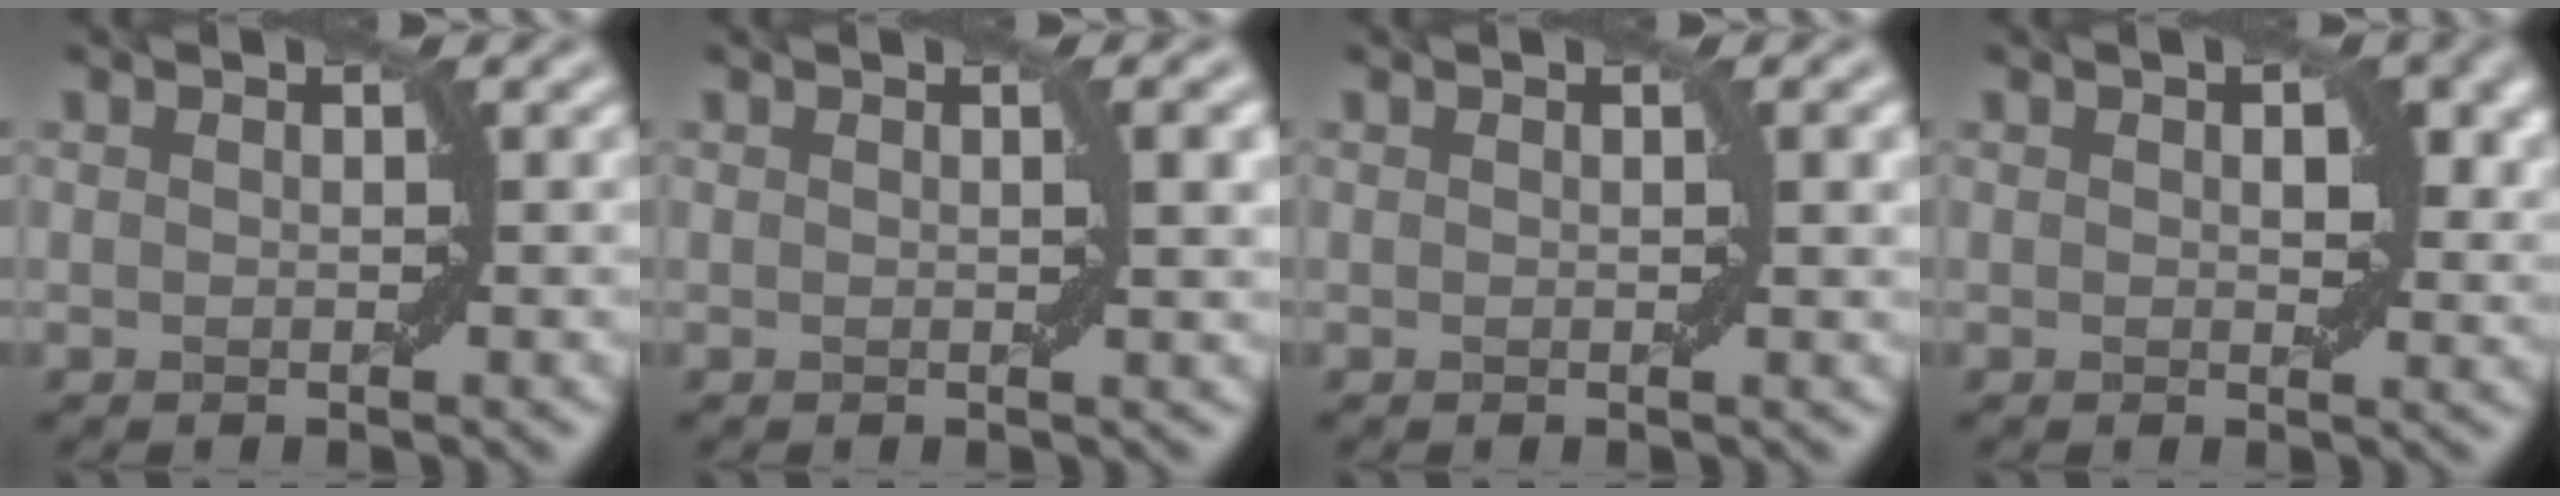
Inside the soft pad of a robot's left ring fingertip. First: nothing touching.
{"total": 2.0, "force": [0.5, 0.3, 1.9], "torque": [-0.020, 0.005, 0.009]}
{"total": 1.2, "force": [0.4, 0.1, 1.1], "torque": [-0.013, 0.002, 0.007]}
{"total": 3.2, "force": [0.8, 1.7, 2.5], "torque": [-0.031, -0.001, 0.014]}